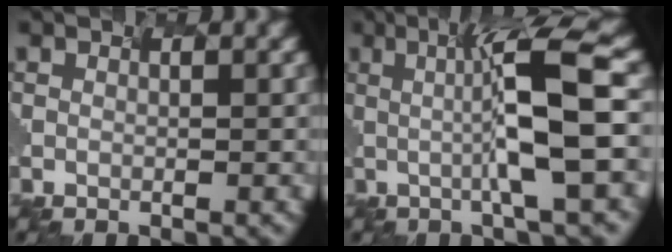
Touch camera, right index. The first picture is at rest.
{"total": 6.8, "force": [-0.4, 0.2, 6.8], "torque": [-0.122, -0.003, 0.022]}